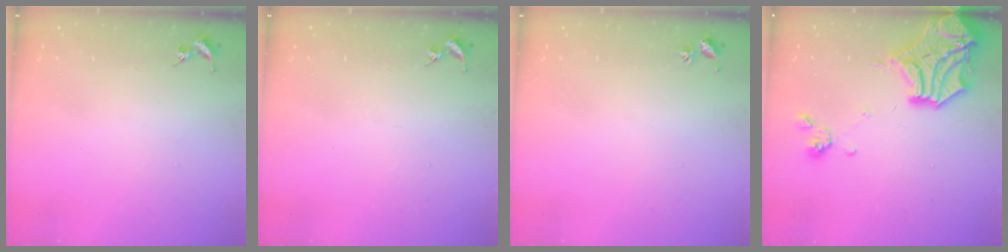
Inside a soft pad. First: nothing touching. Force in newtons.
{"total": 0.0}
{"total": 2.0, "press": 2.0, "slide": 0.3}
{"total": 19.9, "press": 19.8, "slide": 2.6}